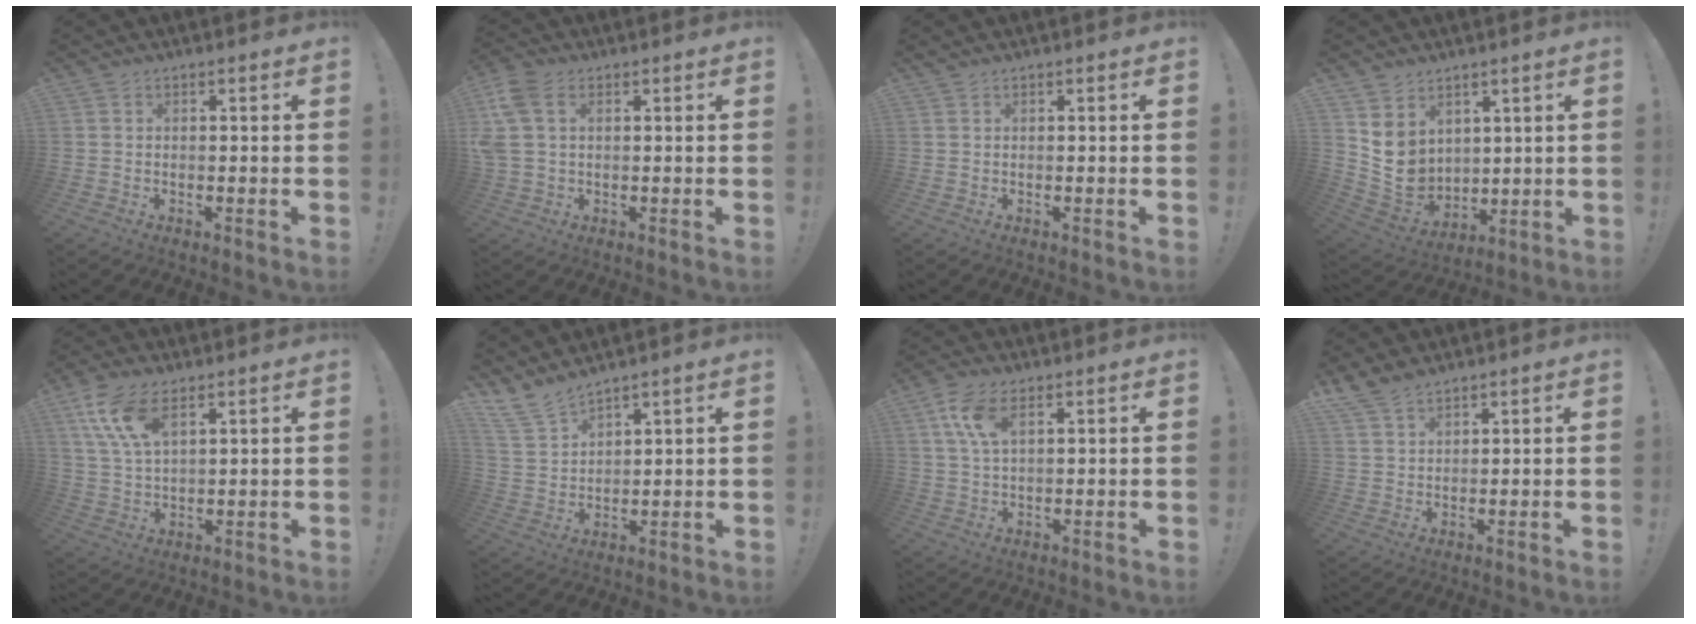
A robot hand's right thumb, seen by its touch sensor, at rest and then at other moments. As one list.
[{"total": 9.1, "force": [2.7, 5.7, 6.5], "torque": [-0.154, -0.006, 0.053]}, {"total": 0.0}, {"total": 9.0, "force": [3.4, 7.6, 3.4], "torque": [-0.070, -0.039, 0.073]}, {"total": 11.0, "force": [5.9, 5.2, 7.6], "torque": [-0.146, -0.016, 0.112]}, {"total": 8.5, "force": [7.7, 3.0, 2.2], "torque": [-0.052, -0.047, 0.152]}, {"total": 7.7, "force": [3.4, 3.6, 5.9], "torque": [-0.123, -0.007, 0.061]}, {"total": 5.6, "force": [4.7, 2.0, 2.3], "torque": [-0.052, -0.021, 0.093]}]